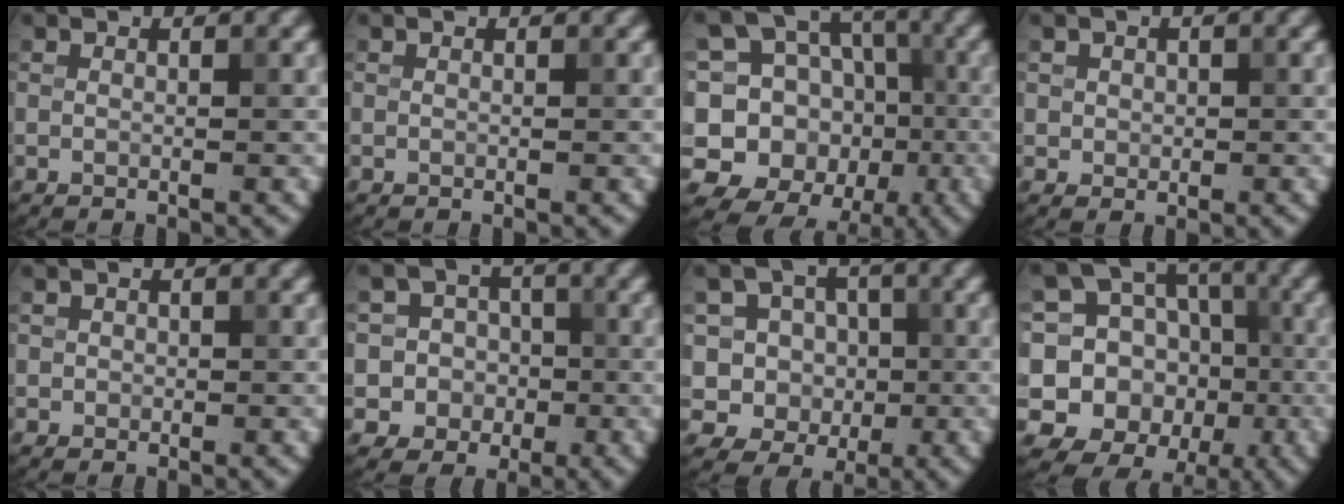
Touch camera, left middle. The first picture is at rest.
{"total": 0.0}
{"total": 13.1, "force": [-1.6, 11.8, 5.6], "torque": [-0.137, 0.025, -0.022]}
{"total": 1.3, "force": [0.3, 1.2, 0.4], "torque": [-0.004, 0.001, 0.009]}
{"total": 0.7, "force": [0.0, 0.7, 0.1], "torque": [0.007, -0.002, -0.001]}
{"total": 7.5, "force": [-0.4, 7.4, 1.5], "torque": [-0.037, 0.032, -0.028]}
{"total": 9.1, "force": [1.3, 8.1, 3.8], "torque": [-0.080, 0.048, -0.019]}
{"total": 13.3, "force": [-0.4, 12.2, 5.4], "torque": [-0.140, 0.032, 0.002]}